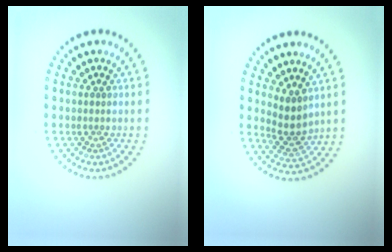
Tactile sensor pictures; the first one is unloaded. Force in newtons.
{"total": 2.5, "press": 1.9, "slide": 1.6}